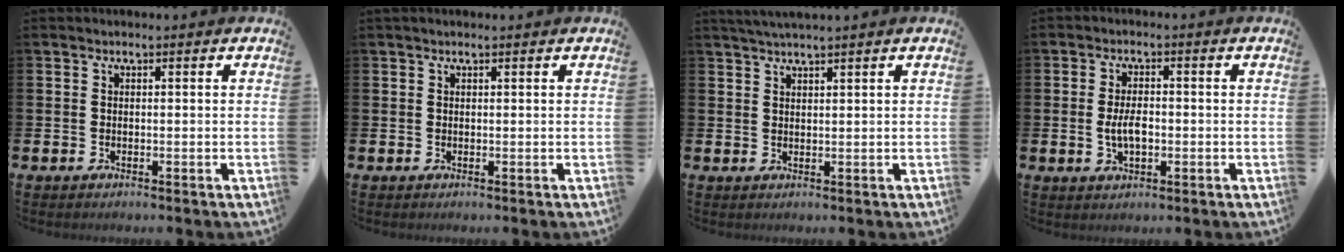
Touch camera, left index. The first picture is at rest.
{"total": 0.6, "force": [0.5, 0.1, 0.2], "torque": [-0.003, 0.001, 0.009]}
{"total": 2.0, "force": [1.9, -0.3, 0.5], "torque": [-0.016, -0.001, 0.037]}
{"total": 3.8, "force": [-0.3, 2.0, 3.3], "torque": [-0.053, 0.001, -0.008]}